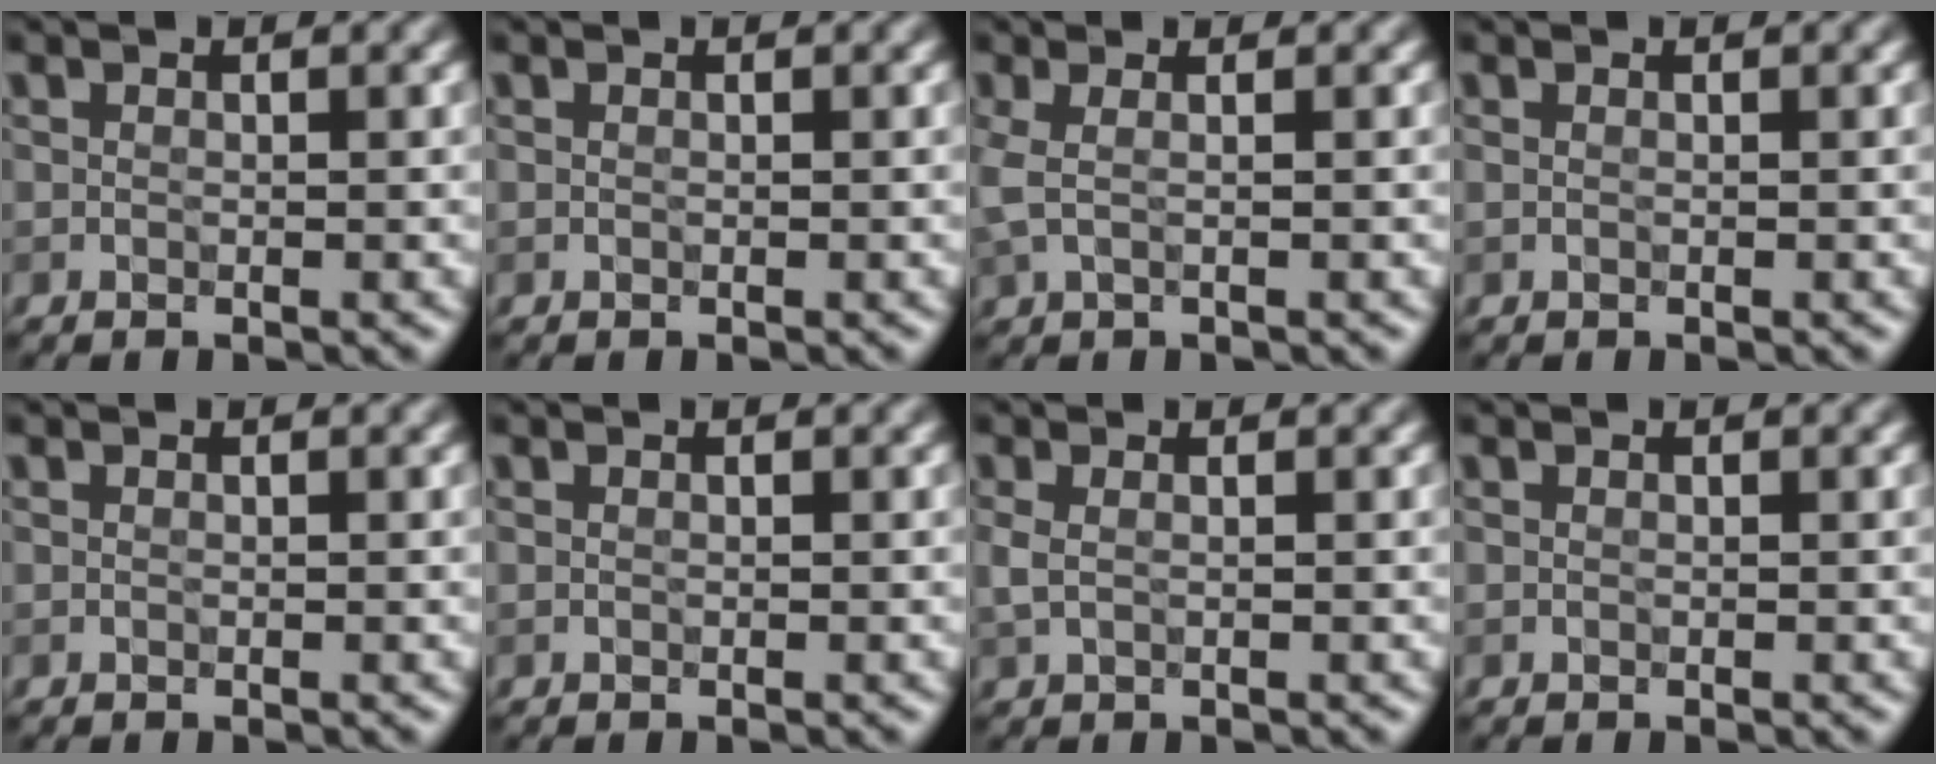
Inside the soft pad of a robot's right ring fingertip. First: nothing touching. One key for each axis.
{"total": 0.0}
{"total": 1.9, "fx": 0.3, "fy": 0.6, "fz": 1.7, "tx": -0.045, "ty": 0.004, "tz": -0.001}
{"total": 0.0}
{"total": 0.0}
{"total": 0.0}
{"total": 1.1, "fx": 0.3, "fy": 0.5, "fz": 0.9, "tx": -0.027, "ty": 0.003, "tz": 0.003}
{"total": 0.0}